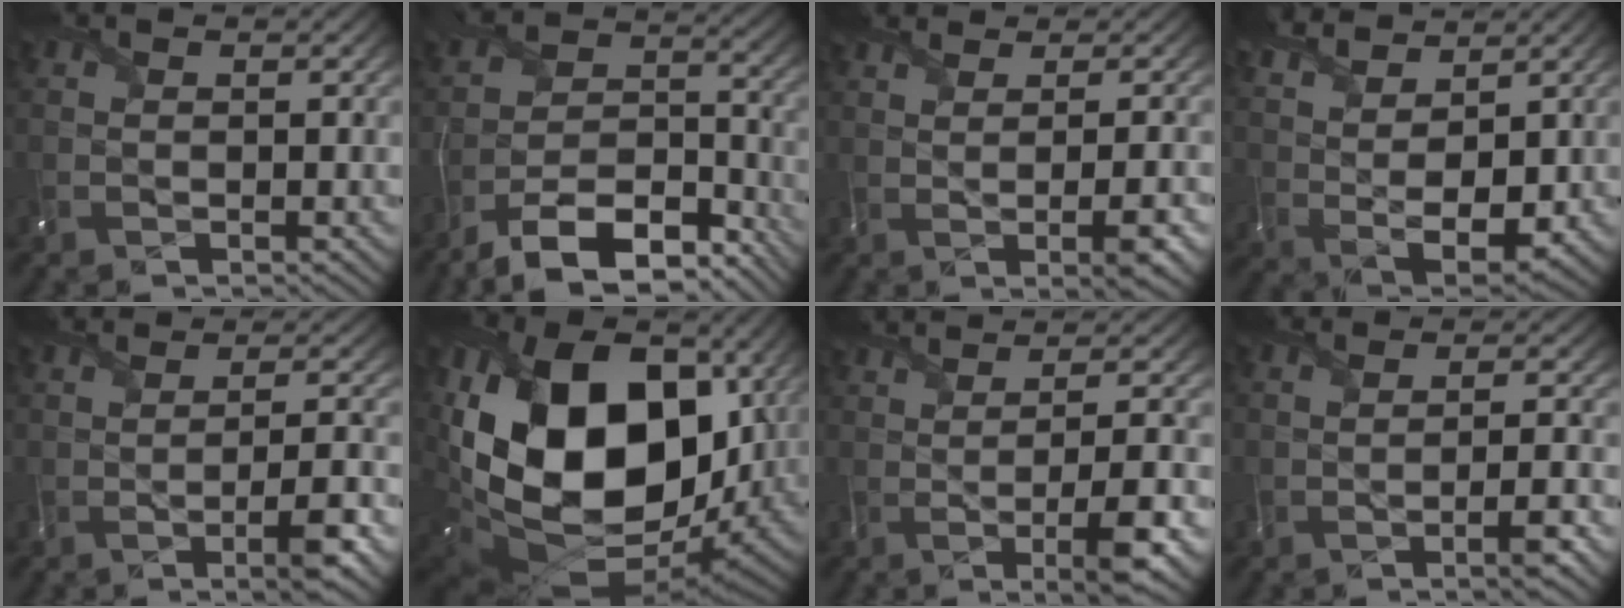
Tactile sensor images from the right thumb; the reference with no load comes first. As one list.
[{"total": 13.0, "force": [-10.8, 4.4, 5.7], "torque": [-0.087, -0.010, -0.196]}, {"total": 5.3, "force": [1.9, 1.5, 4.7], "torque": [-0.045, 0.024, 0.008]}, {"total": 9.5, "force": [6.0, 4.2, 6.1], "torque": [-0.153, 0.010, 0.109]}, {"total": 4.6, "force": [-1.8, 0.3, 4.2], "torque": [-0.058, 0.007, -0.033]}, {"total": 21.5, "force": [1.3, 14.2, 16.1], "torque": [-0.367, -0.039, 0.053]}, {"total": 6.6, "force": [-0.4, 0.8, 6.5], "torque": [-0.077, 0.021, -0.008]}, {"total": 3.3, "force": [-1.8, 0.0, 2.7], "torque": [-0.037, 0.005, -0.038]}]